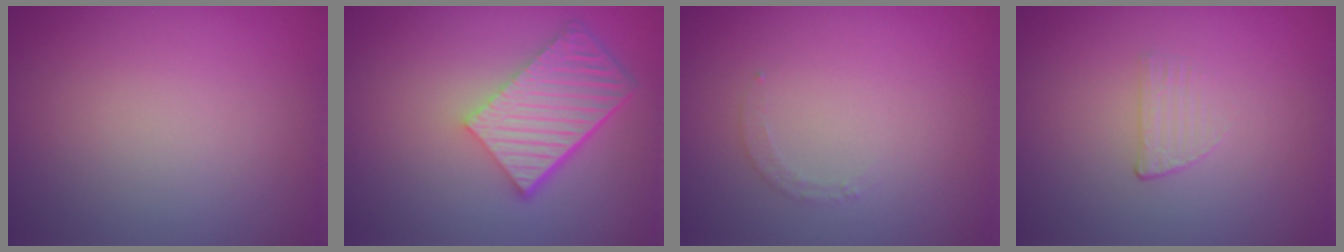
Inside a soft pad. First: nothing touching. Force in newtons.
{"total": 6.2, "press": 4.3, "slide": 4.5}
{"total": 0.9, "press": 0.9, "slide": 0.2}
{"total": 1.0, "press": 0.3, "slide": 1.0}